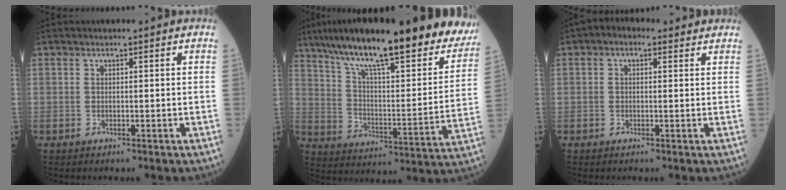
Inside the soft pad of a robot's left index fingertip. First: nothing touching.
{"total": 31.5, "force": [24.6, 6.0, 18.8], "torque": [-0.284, -0.015, 0.335]}
{"total": 3.0, "force": [1.7, 1.8, 1.7], "torque": [-0.031, 0.026, 0.022]}